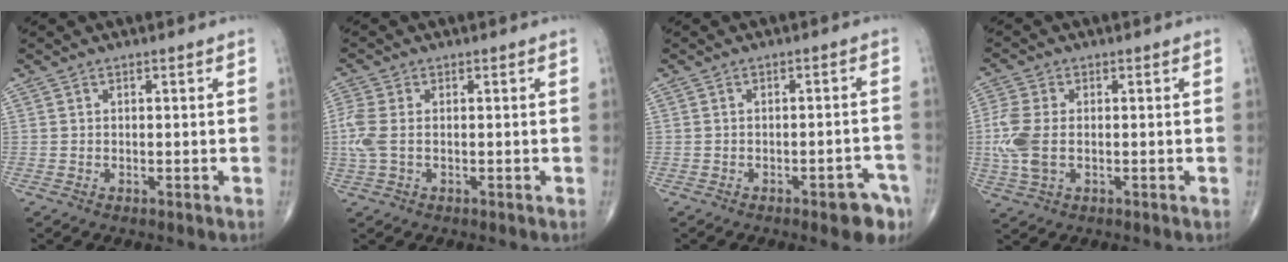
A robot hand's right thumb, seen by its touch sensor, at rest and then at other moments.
{"total": 4.8, "force": [-0.2, 2.7, 3.9], "torque": [-0.124, 0.005, -0.006]}
{"total": 6.1, "force": [-3.5, 2.2, 4.6], "torque": [-0.043, 0.021, -0.036]}
{"total": 7.6, "force": [-0.6, 4.5, 6.1], "torque": [-0.162, 0.002, -0.014]}